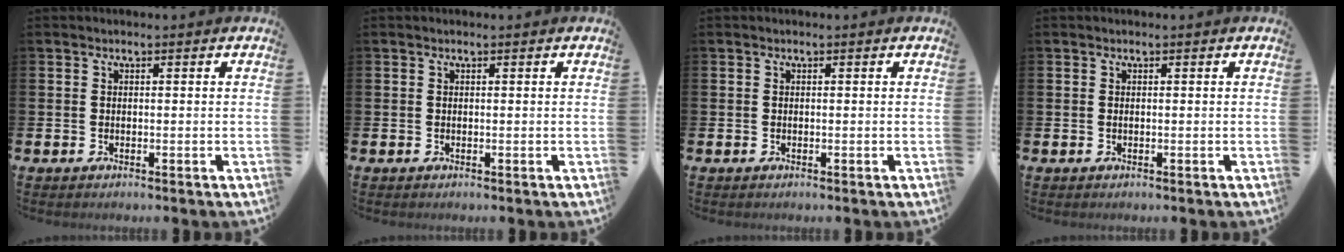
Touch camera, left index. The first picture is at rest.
{"total": 0.0}
{"total": 0.0}
{"total": 0.0}